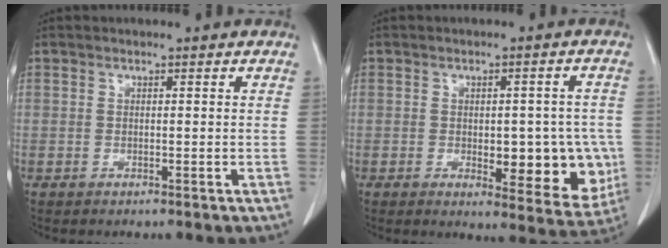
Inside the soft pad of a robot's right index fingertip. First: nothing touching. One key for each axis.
{"total": 11.7, "fx": -1.8, "fy": 5.3, "fz": 10.2, "tx": -0.113, "ty": 0.001, "tz": -0.007}